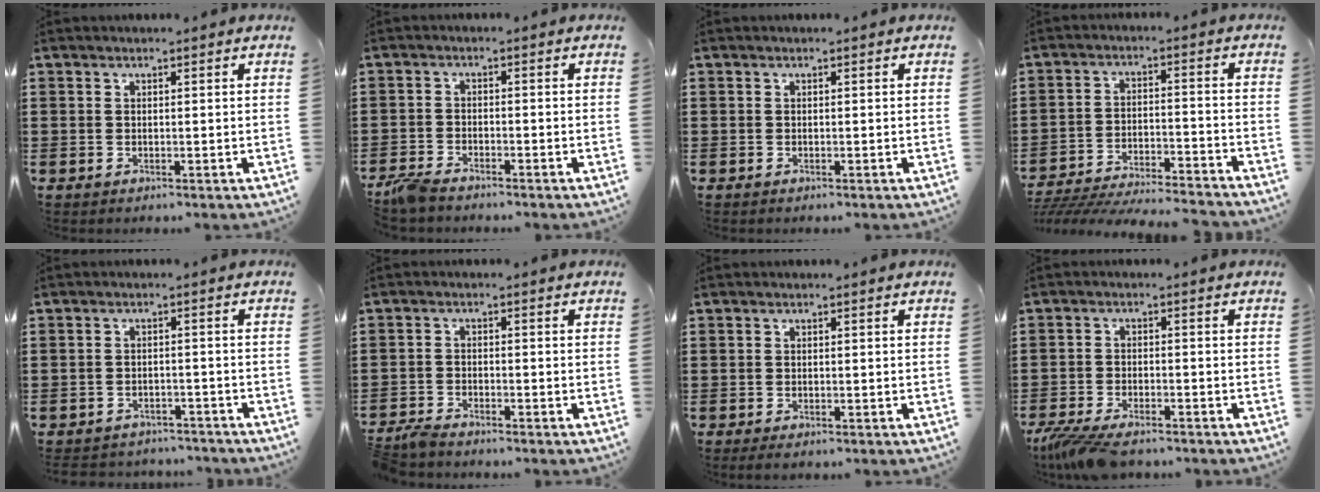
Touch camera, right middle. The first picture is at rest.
{"total": 3.0, "force": [-2.7, 0.6, 1.0], "torque": [-0.039, -0.002, -0.062]}
{"total": 0.0}
{"total": 5.8, "force": [-5.7, 0.2, 1.2], "torque": [-0.030, -0.002, -0.115]}
{"total": 2.7, "force": [-2.6, 0.6, -0.3], "torque": [-0.002, 0.001, -0.059]}
{"total": 2.5, "force": [-2.4, 0.3, 0.5], "torque": [-0.019, 0.003, -0.052]}
{"total": 0.7, "force": [-0.6, 0.2, 0.3], "torque": [-0.008, -0.005, -0.011]}
{"total": 4.9, "force": [-4.2, 0.9, 2.3], "torque": [-0.064, -0.011, -0.086]}